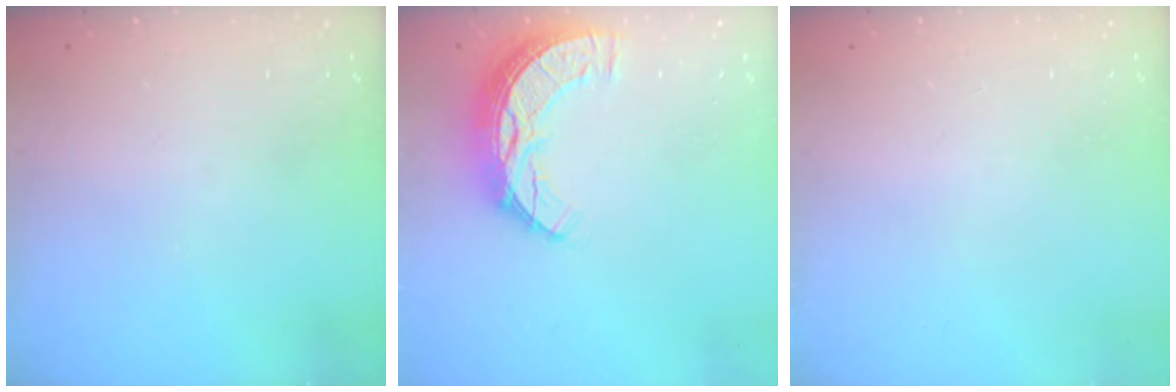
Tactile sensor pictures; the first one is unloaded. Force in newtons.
{"total": 10.4, "press": 10.3, "slide": 0.9}
{"total": 0.0}